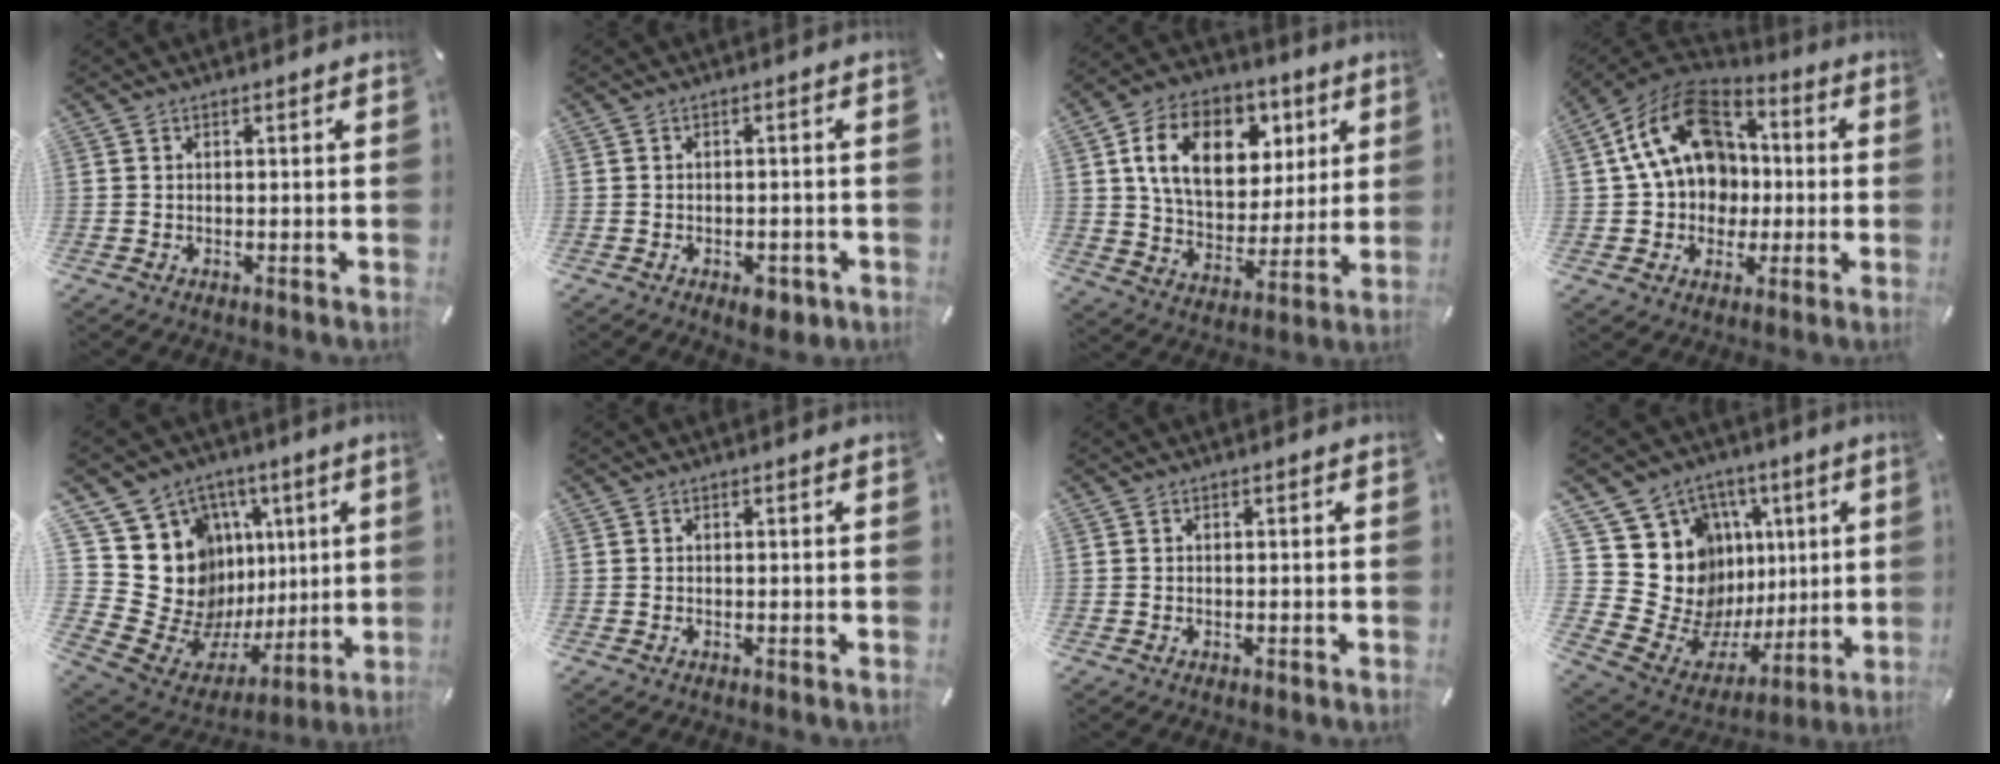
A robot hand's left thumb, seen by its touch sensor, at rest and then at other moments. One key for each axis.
{"total": 4.5, "fx": -2.4, "fy": 2.5, "fz": 3.0, "tx": -0.040, "ty": 0.015, "tz": -0.038}
{"total": 17.6, "fx": 6.7, "fy": 12.5, "fz": 10.3, "tx": -0.174, "ty": -0.003, "tz": 0.125}
{"total": 18.9, "fx": 2.7, "fy": 15.4, "fz": 10.7, "tx": -0.201, "ty": -0.004, "tz": 0.052}
{"total": 20.4, "fx": 3.6, "fy": 18.1, "fz": 8.7, "tx": -0.139, "ty": -0.075, "tz": 0.113}
{"total": 0.0}
{"total": 0.0}
{"total": 19.3, "fx": 3.7, "fy": 17.2, "fz": 7.8, "tx": -0.130, "ty": -0.063, "tz": 0.104}